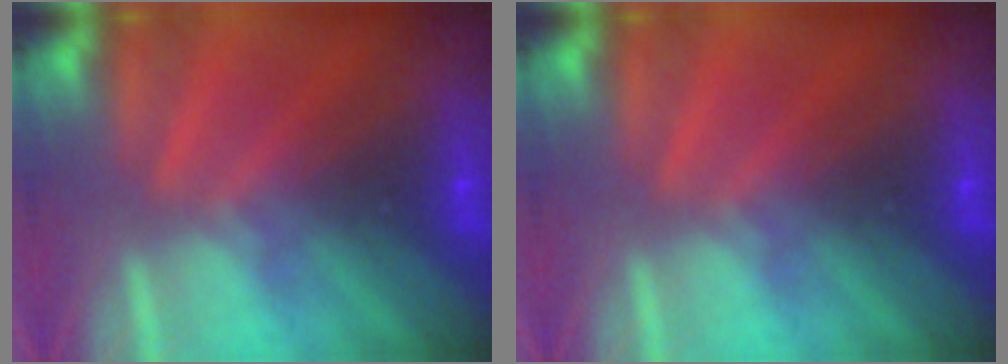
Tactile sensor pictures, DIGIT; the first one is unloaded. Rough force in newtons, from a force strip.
{"total": 0.0}